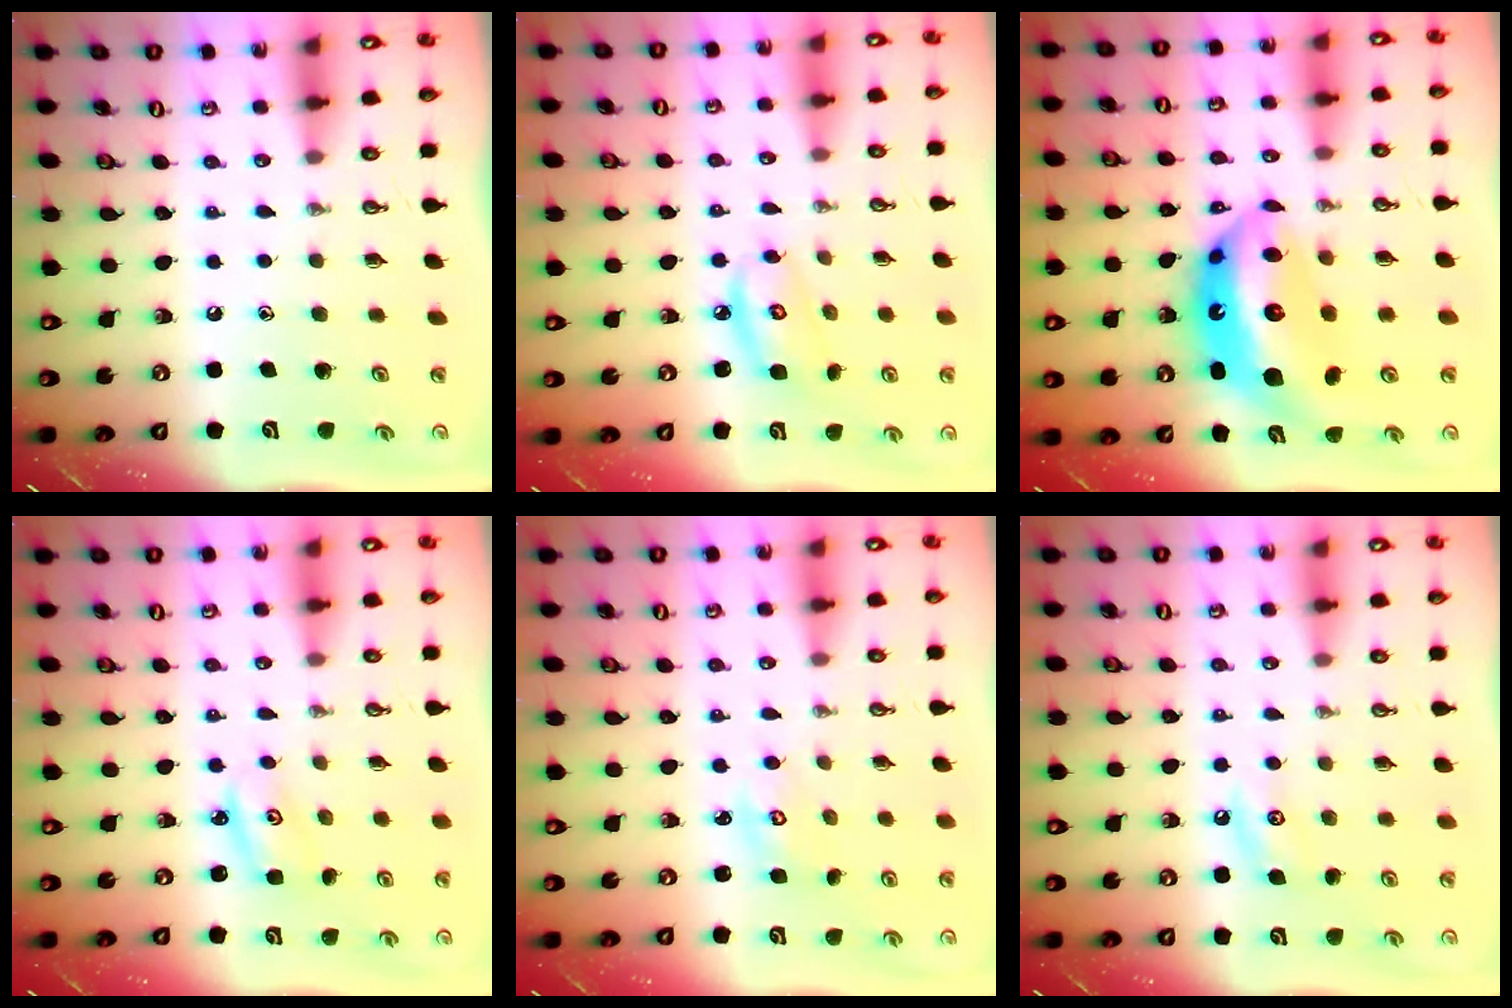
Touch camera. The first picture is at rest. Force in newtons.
{"total": 6.9, "press": 6.9, "slide": 0.3}
{"total": 18.8, "press": 18.7, "slide": 1.7}
{"total": 2.8, "press": 2.8, "slide": 0.2}
{"total": 3.6, "press": 3.6, "slide": 0.4}
{"total": 5.8, "press": 5.8, "slide": 0.9}